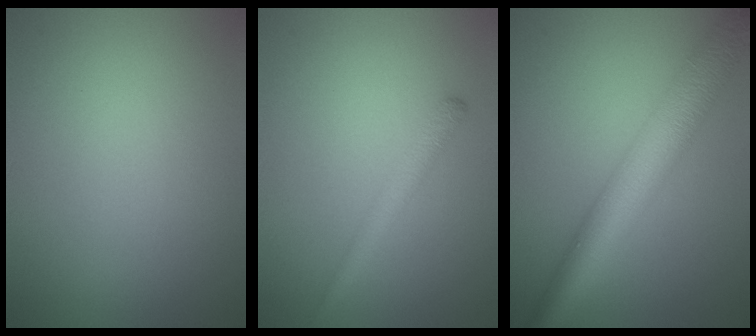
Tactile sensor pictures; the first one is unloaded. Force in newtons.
{"total": 1.9, "press": 1.9, "slide": 0.0}
{"total": 7.6, "press": 7.6, "slide": 0.2}